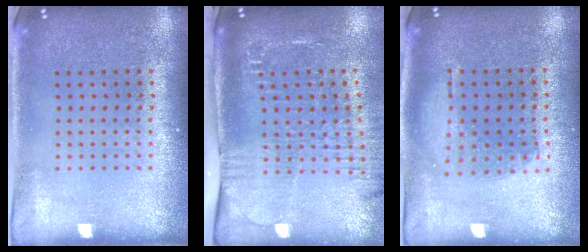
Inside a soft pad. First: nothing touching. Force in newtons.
{"total": 2.5, "press": 2.1, "slide": 1.3}
{"total": 1.0, "press": 0.9, "slide": 0.4}